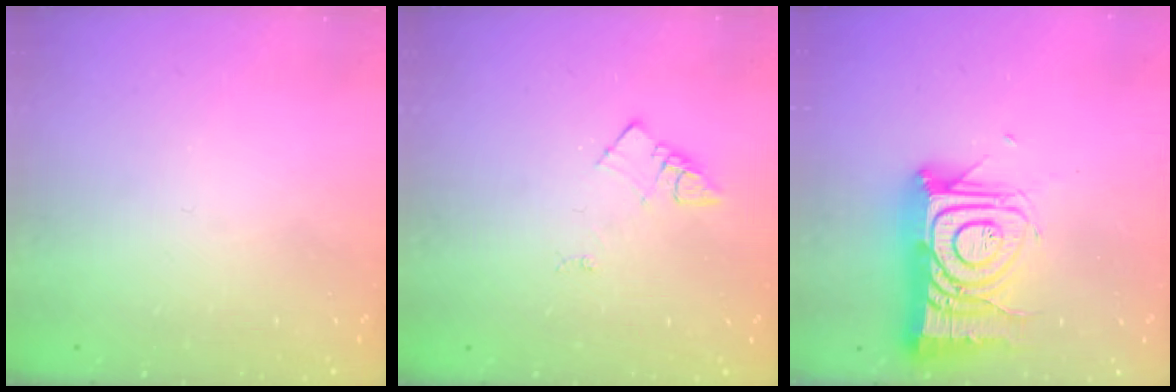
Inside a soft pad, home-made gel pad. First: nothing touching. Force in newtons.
{"total": 4.5, "press": 4.5, "slide": 0.5}
{"total": 16.7, "press": 16.6, "slide": 1.4}